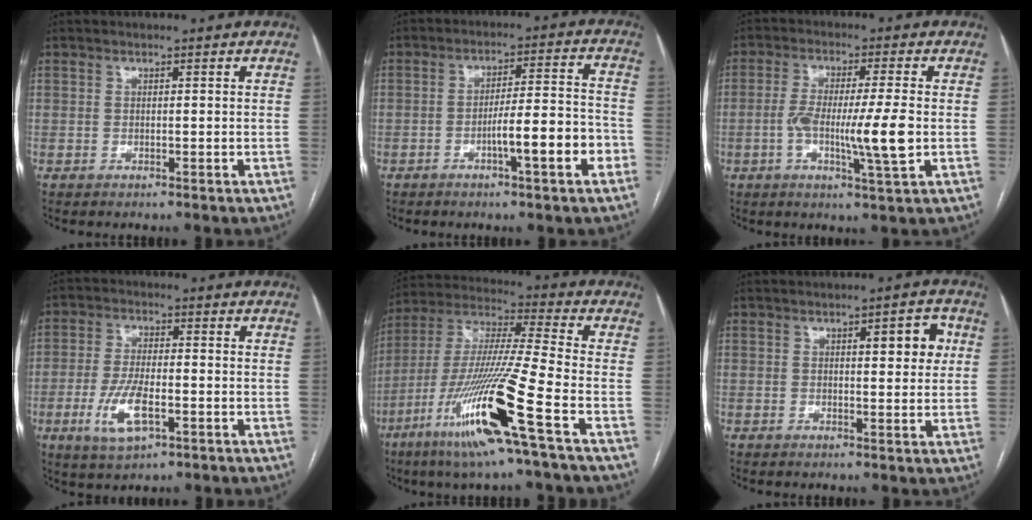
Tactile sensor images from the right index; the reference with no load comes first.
{"total": 8.9, "force": [-3.7, 0.6, 8.1], "torque": [-0.123, 0.014, -0.052]}
{"total": 9.5, "force": [-1.5, 0.0, 9.4], "torque": [-0.171, -0.005, -0.027]}
{"total": 8.1, "force": [-2.9, 2.9, 7.0], "torque": [-0.147, -0.007, -0.049]}
{"total": 19.1, "force": [-8.7, -1.0, 17.0], "torque": [-0.365, -0.040, -0.170]}
{"total": 5.2, "force": [1.6, 1.5, 4.7], "torque": [-0.060, 0.007, 0.019]}